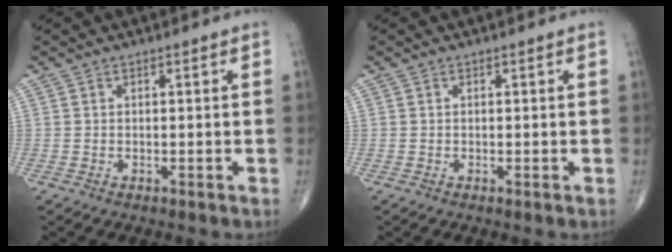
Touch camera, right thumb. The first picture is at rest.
{"total": 0.0}